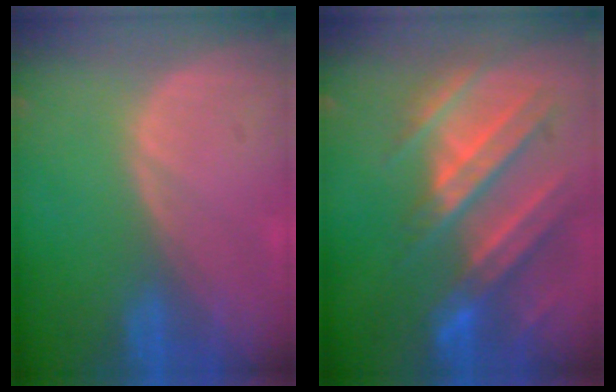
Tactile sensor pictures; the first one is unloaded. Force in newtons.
{"total": 10.7, "press": 9.6, "slide": 4.6}